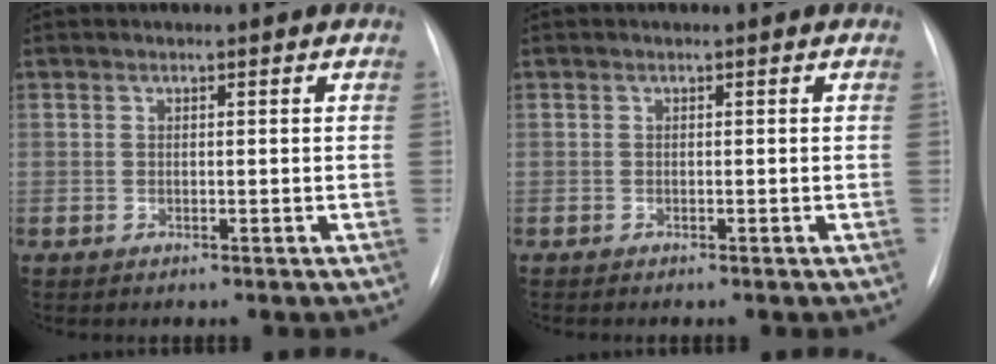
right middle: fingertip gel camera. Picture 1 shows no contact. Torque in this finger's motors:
{"motor_torque": [-0.03, 0.00, 0.00, -0.05]}